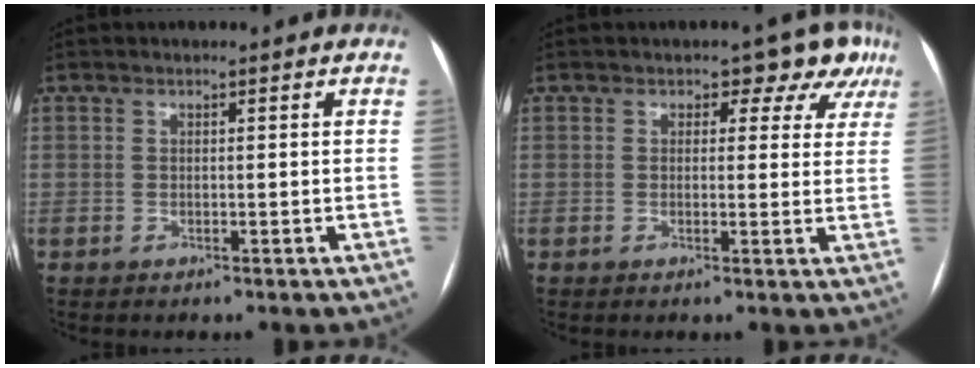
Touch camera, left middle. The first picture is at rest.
{"total": 6.2, "force": [3.9, 3.9, 2.7], "torque": [-0.008, 0.004, 0.027]}